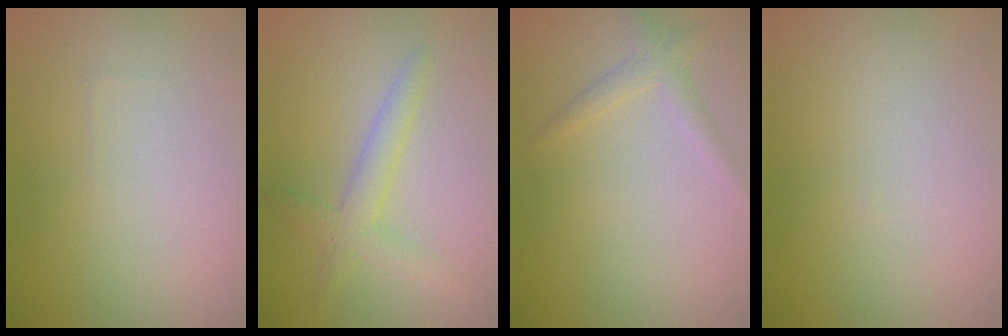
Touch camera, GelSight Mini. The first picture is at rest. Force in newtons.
{"total": 2.6, "press": 2.6, "slide": 0.2}
{"total": 1.7, "press": 1.7, "slide": 0.1}
{"total": 0.0}